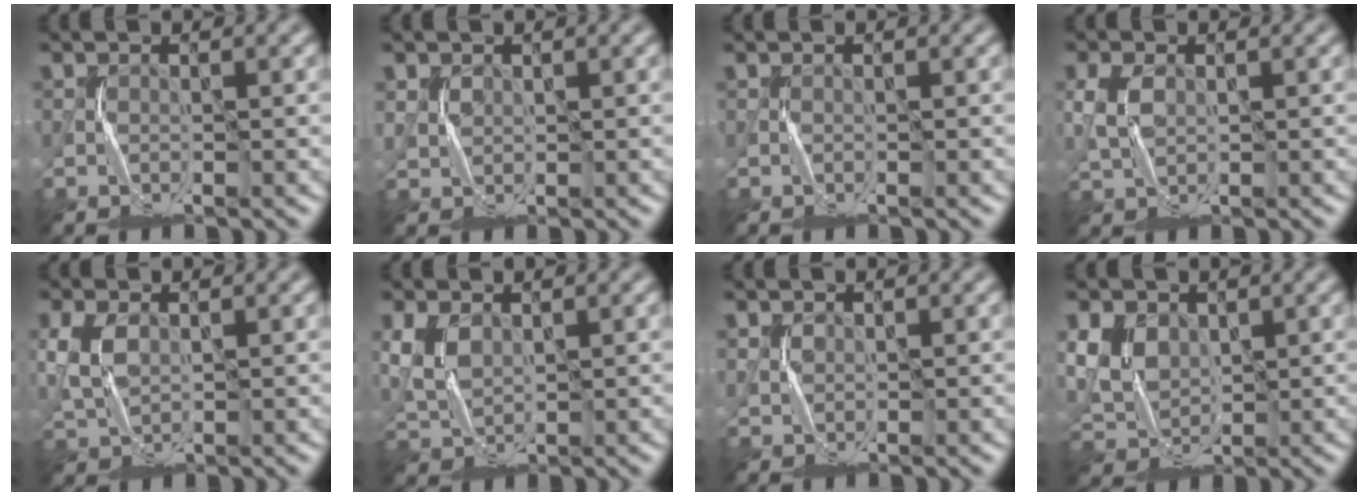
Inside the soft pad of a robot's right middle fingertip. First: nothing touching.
{"total": 1.2, "force": [0.8, 0.9, 0.1], "torque": [-0.008, -0.003, 0.019]}
{"total": 0.0}
{"total": 3.2, "force": [0.5, 2.2, 2.3], "torque": [-0.068, 0.003, 0.013]}
{"total": 4.2, "force": [0.7, 2.8, 3.1], "torque": [-0.089, 0.004, 0.016]}
{"total": 3.7, "force": [1.1, 2.4, 2.5], "torque": [-0.072, 0.002, 0.027]}
{"total": 0.8, "force": [0.5, 0.6, 0.0], "torque": [-0.004, -0.003, 0.015]}
{"total": 5.1, "force": [1.7, 3.7, 3.0], "torque": [-0.074, -0.001, 0.029]}